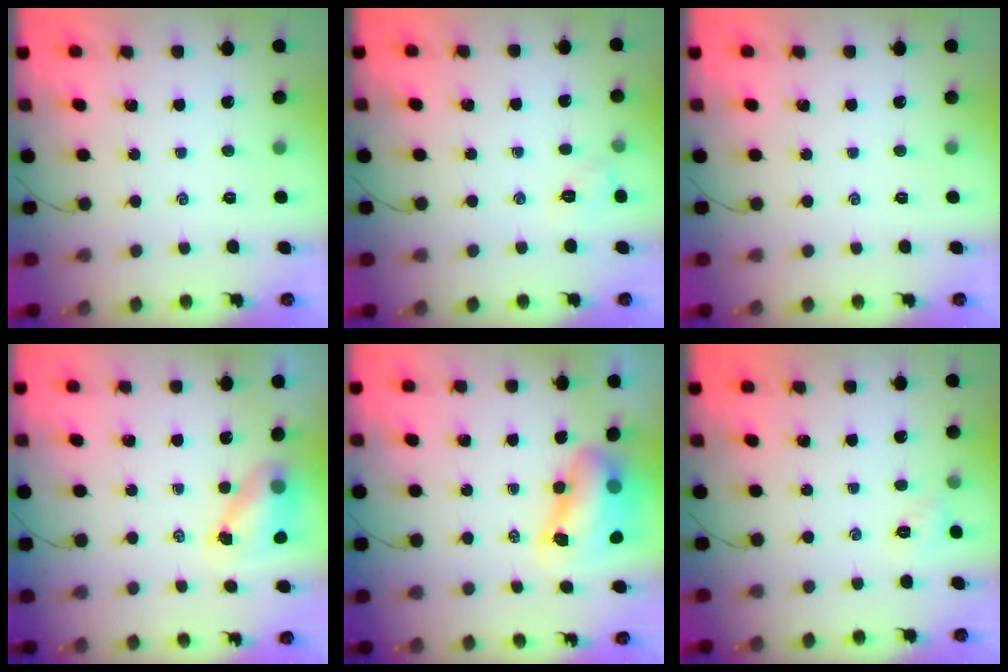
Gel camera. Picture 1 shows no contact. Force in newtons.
{"total": 5.8, "press": 5.6, "slide": 1.5}
{"total": 0.0}
{"total": 5.6, "press": 5.5, "slide": 0.7}
{"total": 9.6, "press": 9.2, "slide": 2.7}
{"total": 2.6, "press": 2.6, "slide": 0.6}